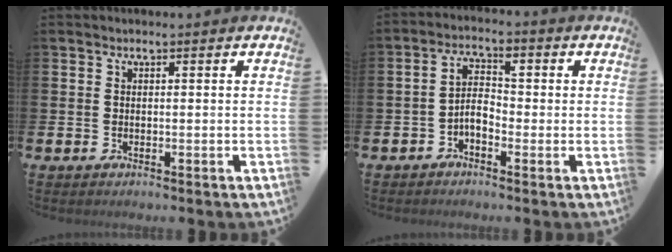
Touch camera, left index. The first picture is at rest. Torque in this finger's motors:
{"motor_torque": [0.37, 0.22, 0.16, 0.06]}